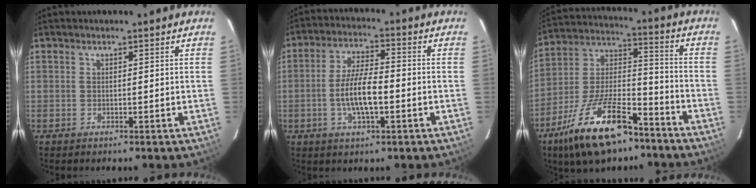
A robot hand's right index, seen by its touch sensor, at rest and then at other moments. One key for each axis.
{"total": 8.5, "fx": -2.1, "fy": 2.6, "fz": 7.8, "tx": -0.156, "ty": 0.002, "tz": -0.038}
{"total": 20.4, "fx": -12.9, "fy": 8.0, "fz": 13.7, "tx": -0.266, "ty": -0.004, "tz": -0.219}